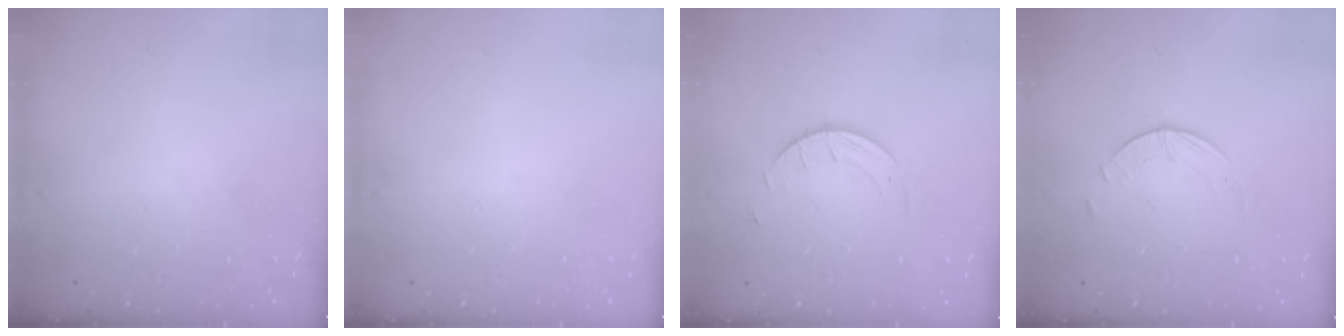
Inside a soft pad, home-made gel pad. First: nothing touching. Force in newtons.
{"total": 0.0}
{"total": 3.1, "press": 3.1, "slide": 0.2}
{"total": 0.9, "press": 0.9, "slide": 0.1}